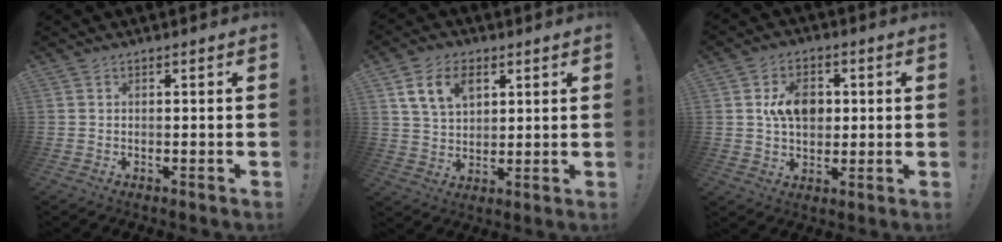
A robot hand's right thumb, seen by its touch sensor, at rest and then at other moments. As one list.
[{"total": 11.1, "force": [5.0, 7.2, 6.7], "torque": [-0.102, -0.008, 0.095]}, {"total": 9.9, "force": [1.7, 7.4, 6.3], "torque": [-0.104, 0.007, 0.033]}]